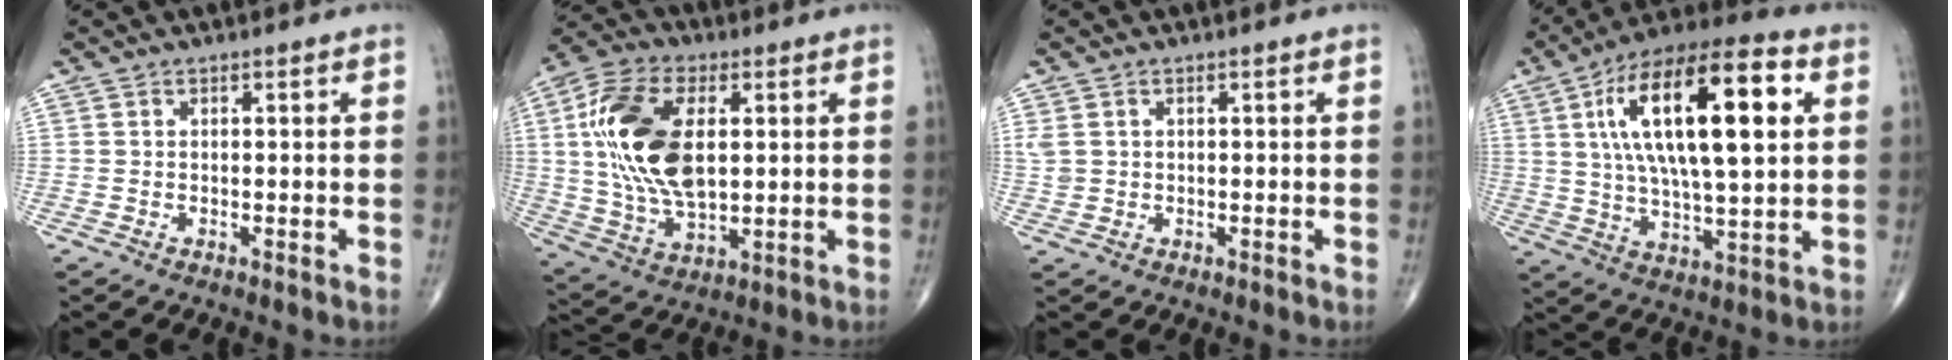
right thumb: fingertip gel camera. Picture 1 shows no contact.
{"total": 19.1, "force": [3.2, 10.5, 15.7], "torque": [-0.308, -0.004, 0.059]}
{"total": 2.4, "force": [0.6, 1.9, 1.4], "torque": [-0.037, 0.006, 0.019]}
{"total": 24.5, "force": [6.3, 8.8, 22.0], "torque": [-0.376, 0.010, 0.097]}